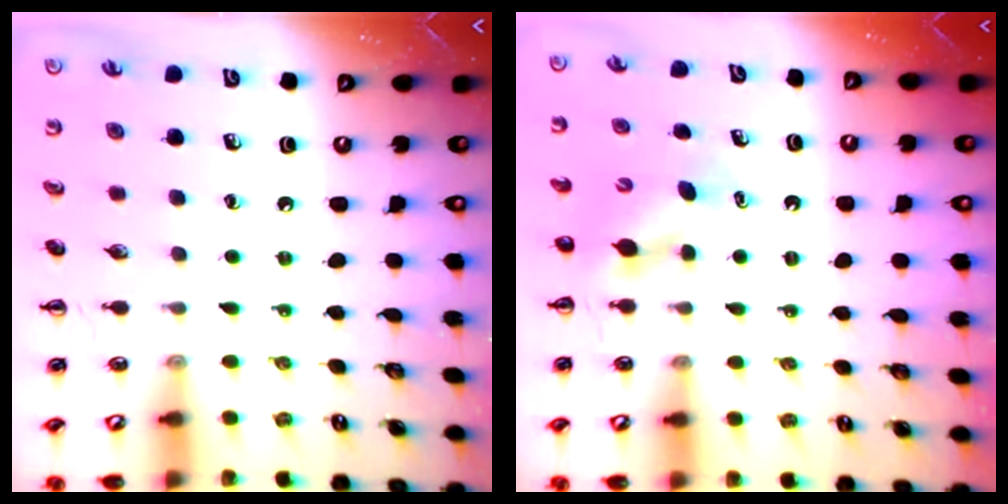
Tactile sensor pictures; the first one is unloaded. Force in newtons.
{"total": 3.9, "press": 3.8, "slide": 1.0}